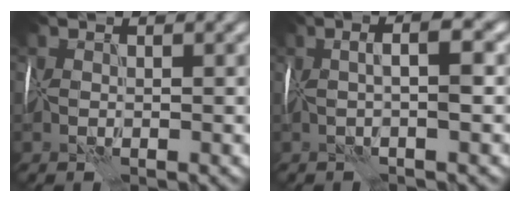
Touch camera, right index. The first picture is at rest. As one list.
[{"total": 3.2, "force": [0.1, 0.2, 3.2], "torque": [-0.046, 0.004, -0.004]}]